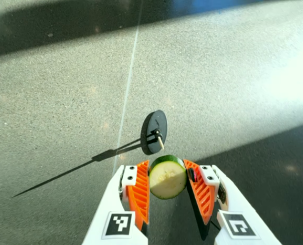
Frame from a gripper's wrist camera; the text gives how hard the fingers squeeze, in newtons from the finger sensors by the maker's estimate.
{"total": 12.4, "left": 12.9, "right": 11.9}